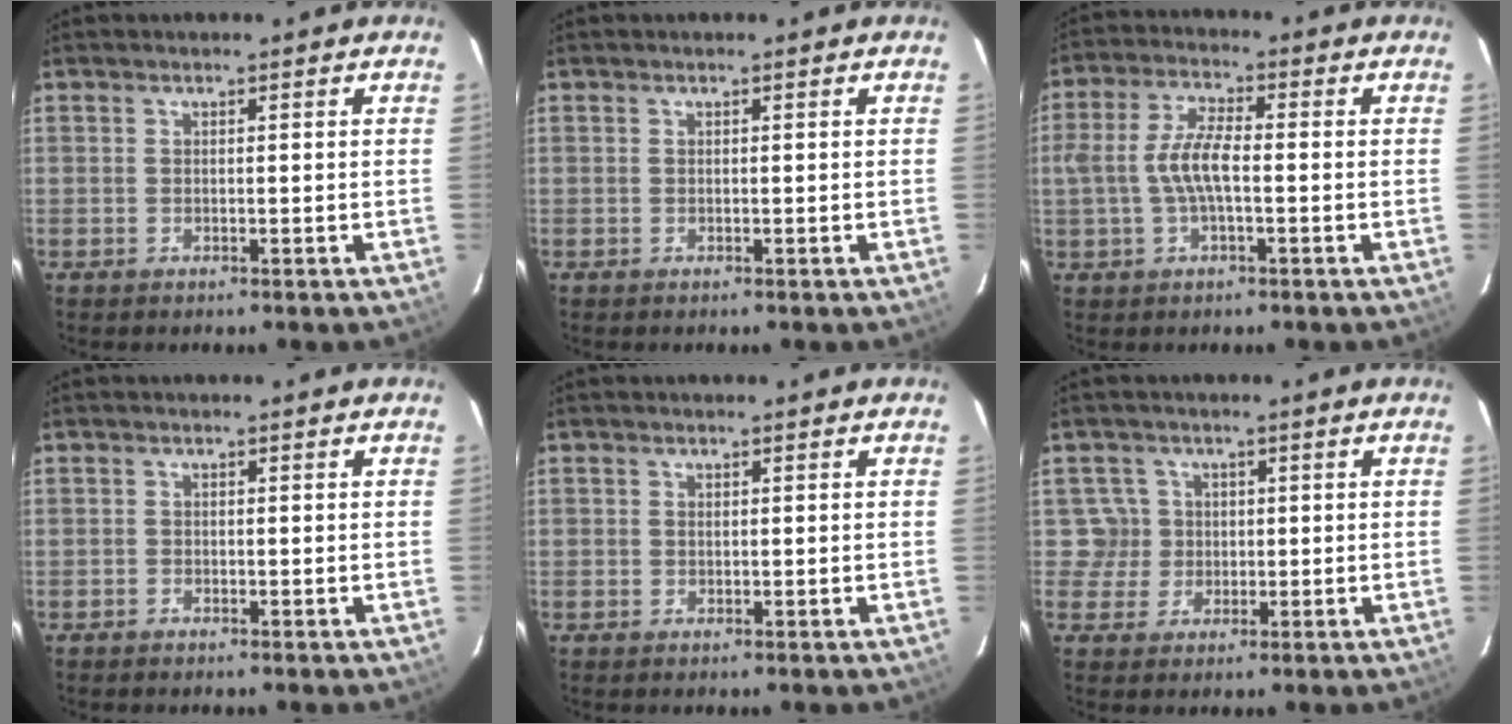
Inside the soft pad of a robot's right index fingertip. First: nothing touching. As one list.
[{"total": 0.0}, {"total": 7.8, "force": [-1.1, 2.8, 7.2], "torque": [-0.148, 0.010, -0.020]}, {"total": 0.6, "force": [-0.6, 0.2, -0.1], "torque": [0.001, 0.003, -0.012]}, {"total": 0.6, "force": [0.1, 0.6, 0.2], "torque": [-0.004, 0.002, 0.001]}, {"total": 4.1, "force": [0.4, 4.1, 0.0], "torque": [0.014, 0.018, 0.009]}]